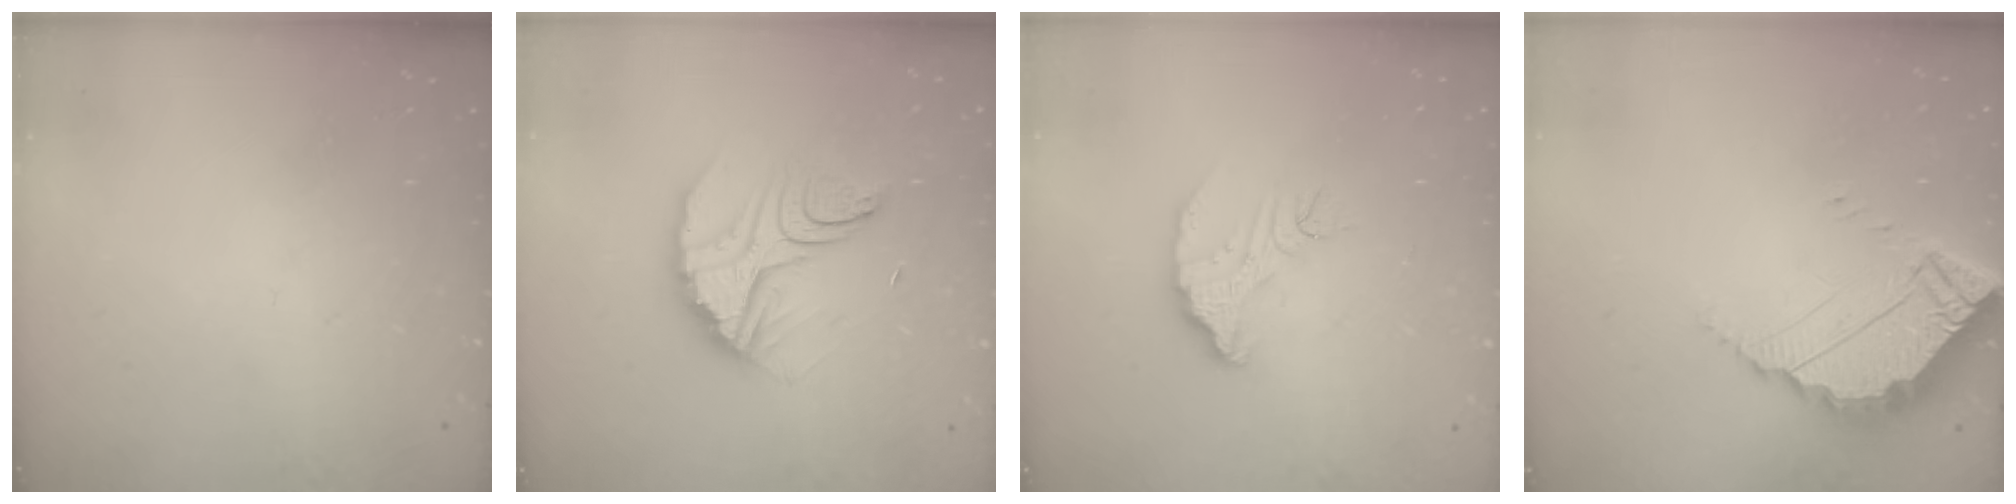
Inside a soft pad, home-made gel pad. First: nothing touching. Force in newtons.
{"total": 11.5, "press": 11.5, "slide": 0.8}
{"total": 8.3, "press": 8.3, "slide": 0.5}
{"total": 6.7, "press": 6.6, "slide": 0.4}